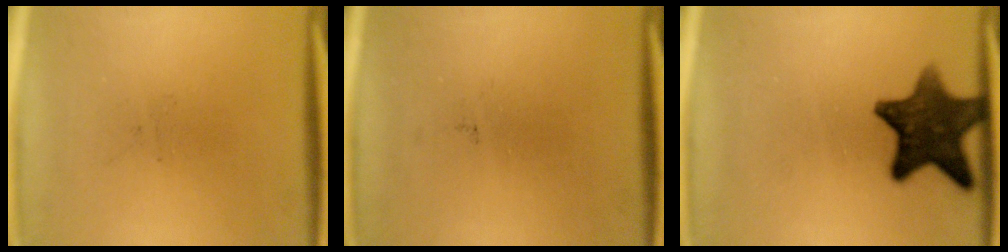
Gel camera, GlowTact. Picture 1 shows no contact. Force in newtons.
{"total": 0.0}
{"total": 12.2}